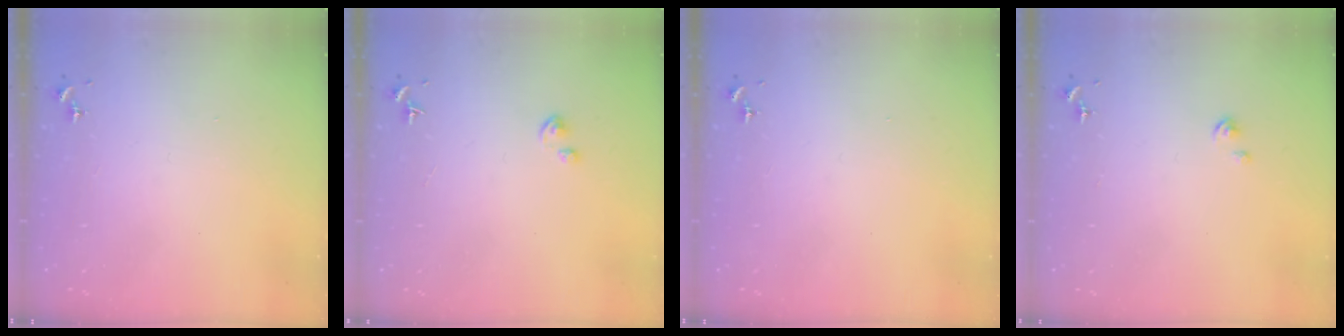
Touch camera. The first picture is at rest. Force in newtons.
{"total": 1.8, "press": 1.8, "slide": 0.1}
{"total": 0.0}
{"total": 0.8, "press": 0.8, "slide": 0.2}